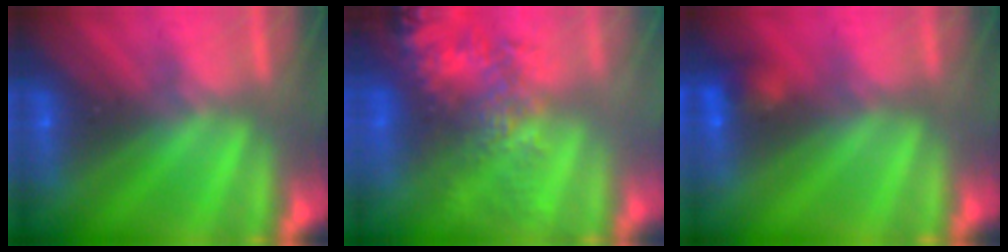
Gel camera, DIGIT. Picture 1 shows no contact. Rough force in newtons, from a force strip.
{"total": 11.8}
{"total": 3.1}